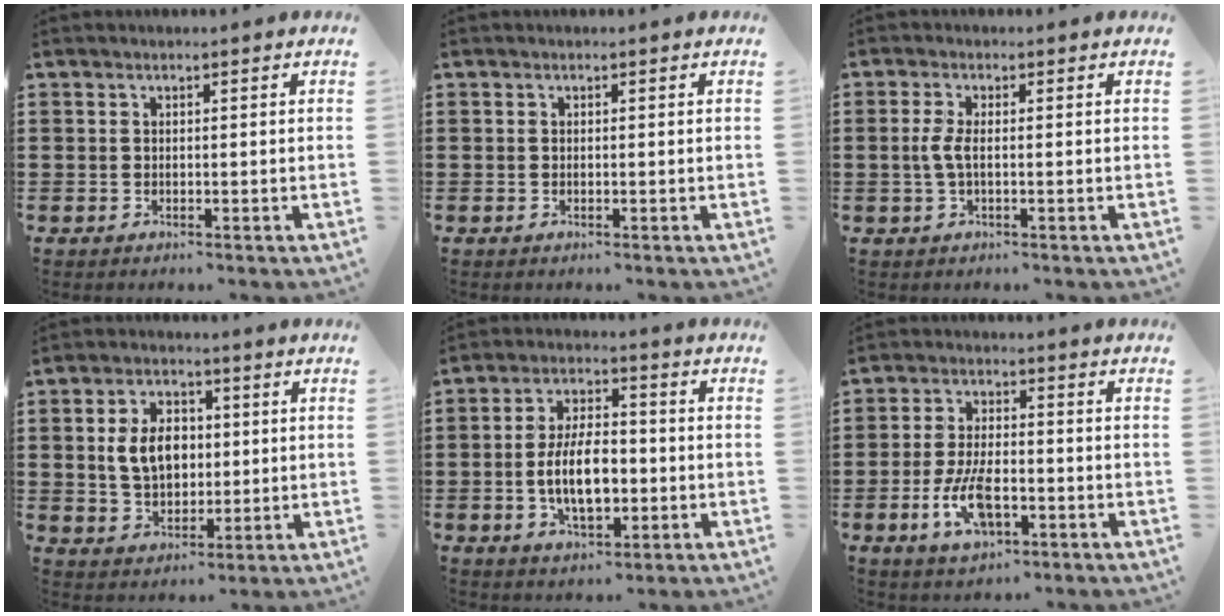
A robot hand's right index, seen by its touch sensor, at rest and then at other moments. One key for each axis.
{"total": 0.0}
{"total": 3.2, "fx": -0.3, "fy": 0.9, "fz": 3.1, "tx": -0.079, "ty": -0.007, "tz": -0.014}
{"total": 7.3, "fx": 0.7, "fy": 5.2, "fz": 5.1, "tx": -0.109, "ty": 0.007, "tz": 0.003}
{"total": 9.1, "fx": -1.6, "fy": 4.5, "fz": 7.8, "tx": -0.153, "ty": 0.004, "tz": -0.034}
{"total": 8.1, "fx": -3.1, "fy": 3.7, "fz": 6.6, "tx": -0.146, "ty": -0.005, "tz": -0.058}